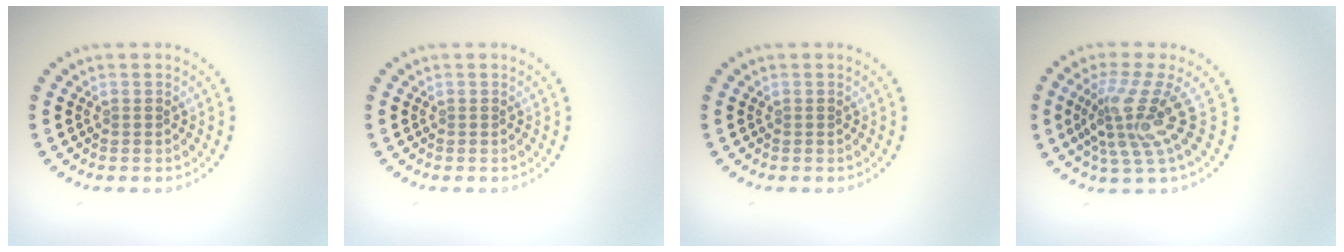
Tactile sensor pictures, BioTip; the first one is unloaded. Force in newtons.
{"total": 0.0}
{"total": 0.0}
{"total": 4.6, "press": 3.1, "slide": 3.4}